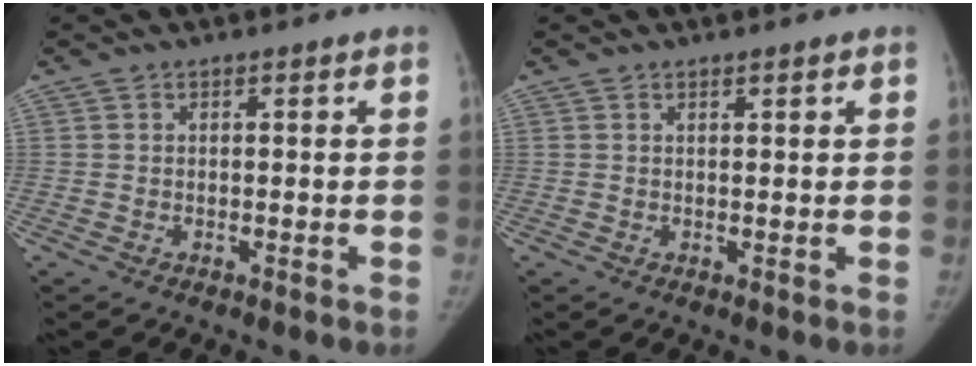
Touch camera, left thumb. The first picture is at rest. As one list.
[{"total": 0.8, "force": [0.6, 0.2, 0.5], "torque": [-0.007, -0.002, 0.010]}]